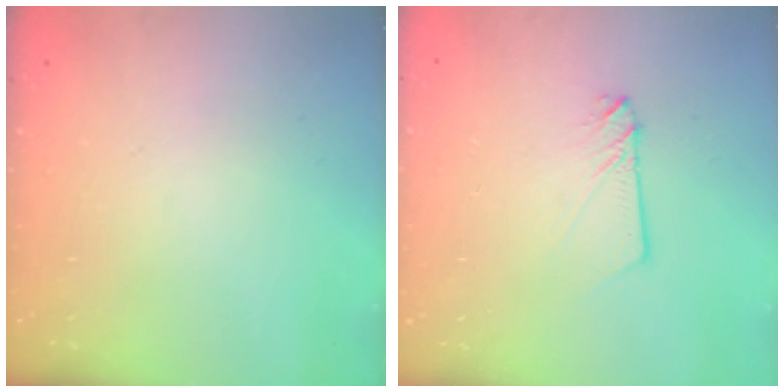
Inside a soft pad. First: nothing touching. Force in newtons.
{"total": 2.9, "press": 2.9, "slide": 0.4}